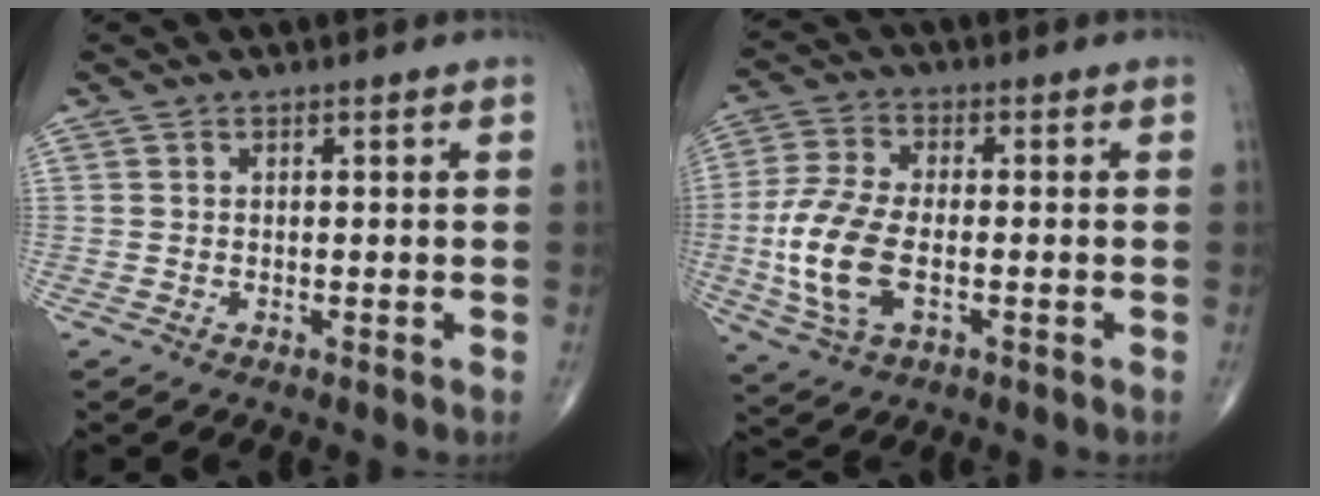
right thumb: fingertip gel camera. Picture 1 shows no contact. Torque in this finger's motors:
{"motor_torque": [0.34, 0.45, 0.89, -0.08, 0.39]}